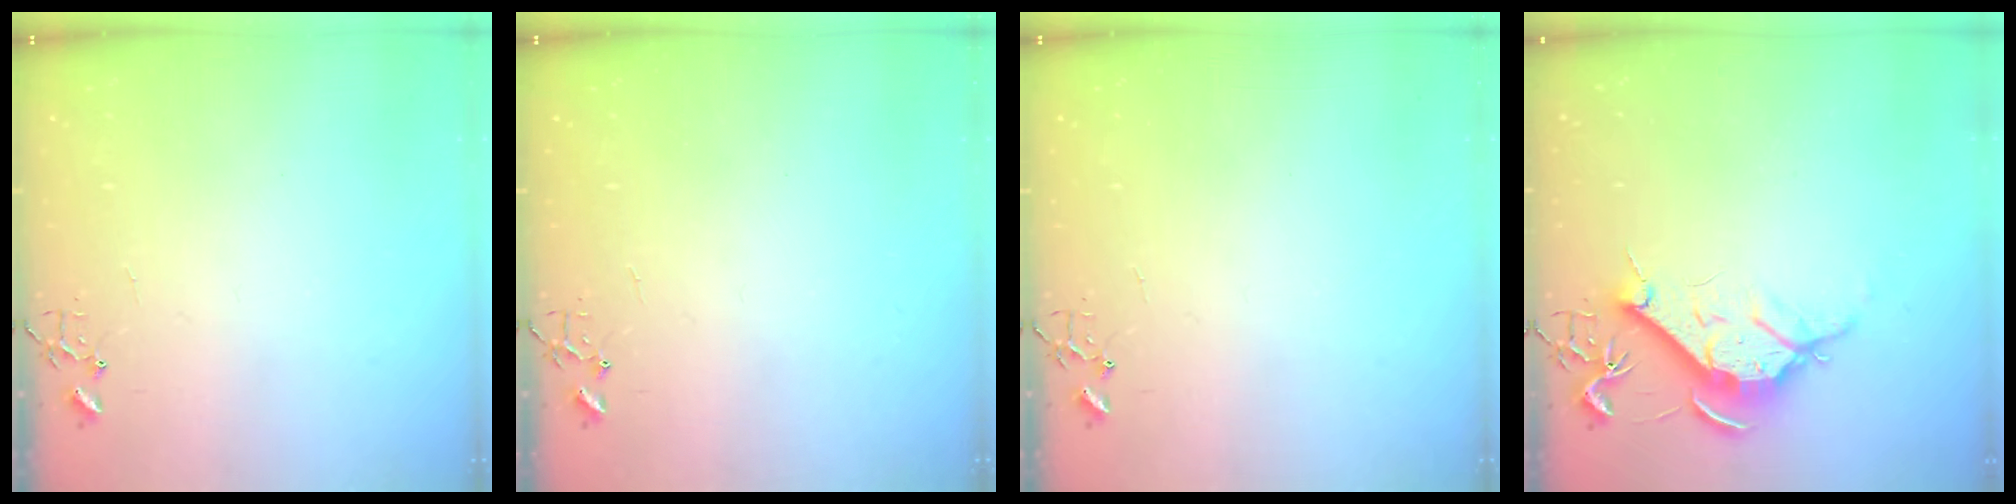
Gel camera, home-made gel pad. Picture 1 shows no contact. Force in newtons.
{"total": 0.0}
{"total": 0.0}
{"total": 12.2, "press": 12.2, "slide": 1.1}